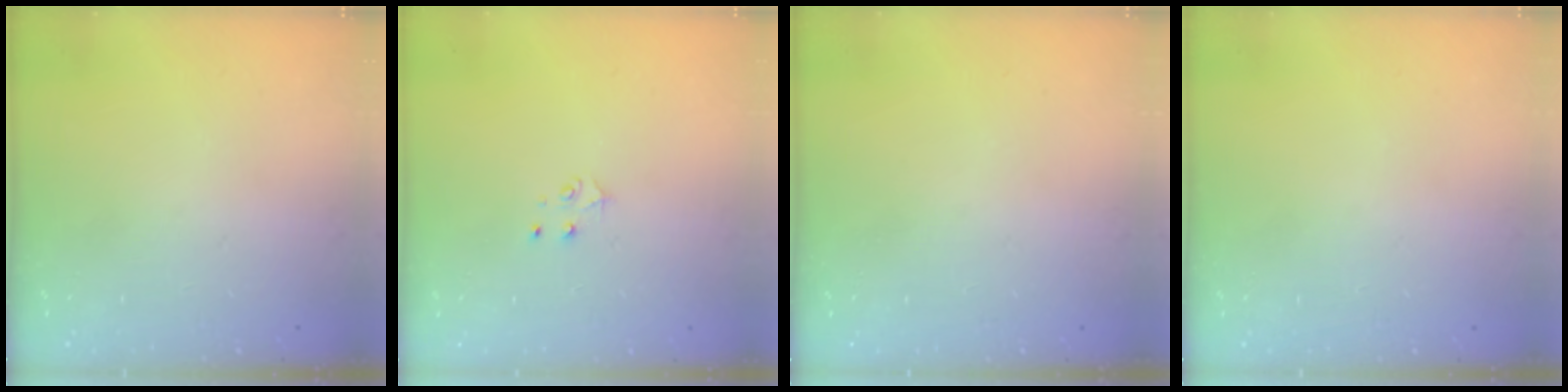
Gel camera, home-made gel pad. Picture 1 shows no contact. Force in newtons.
{"total": 3.7, "press": 3.7, "slide": 0.4}
{"total": 0.0}
{"total": 0.0}